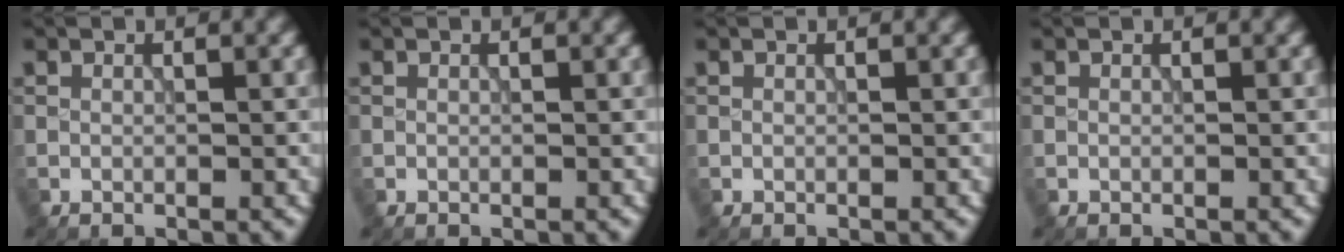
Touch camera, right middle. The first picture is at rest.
{"total": 0.0}
{"total": 0.0}
{"total": 0.0}